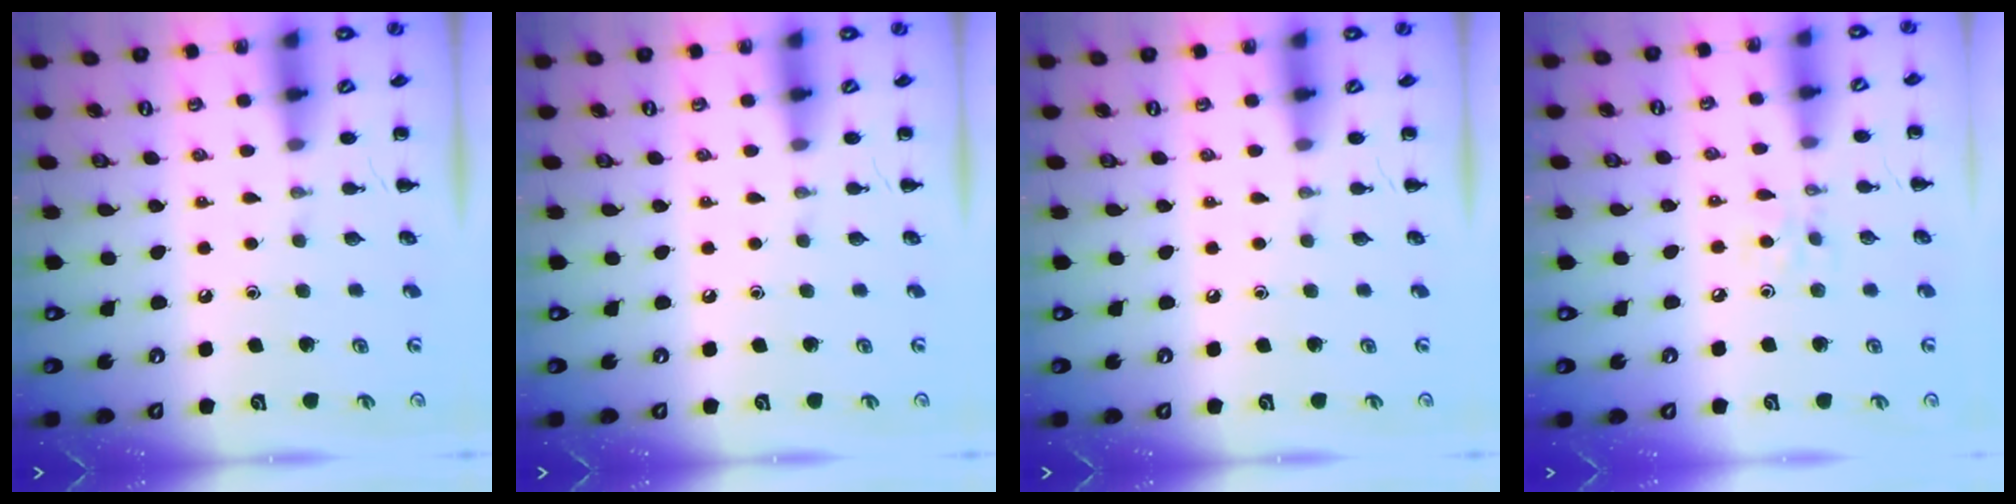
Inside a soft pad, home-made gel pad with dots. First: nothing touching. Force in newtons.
{"total": 0.0}
{"total": 0.0}
{"total": 3.7, "press": 3.5, "slide": 1.4}